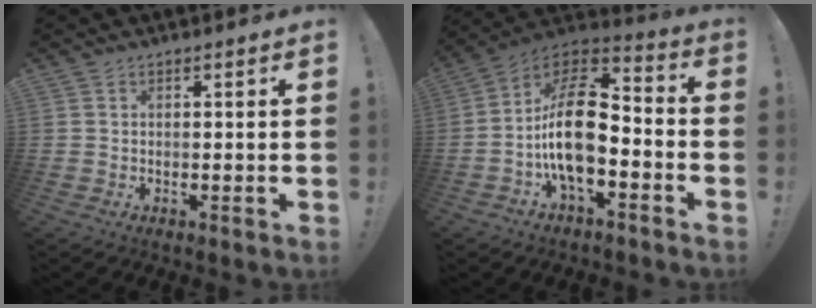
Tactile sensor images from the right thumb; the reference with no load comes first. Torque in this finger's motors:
{"motor_torque": [2.37, 2.47, 1.50, -1.27, 0.53]}